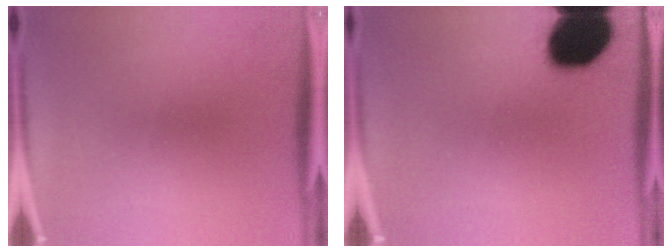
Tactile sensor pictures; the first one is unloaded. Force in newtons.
{"total": 19.2}